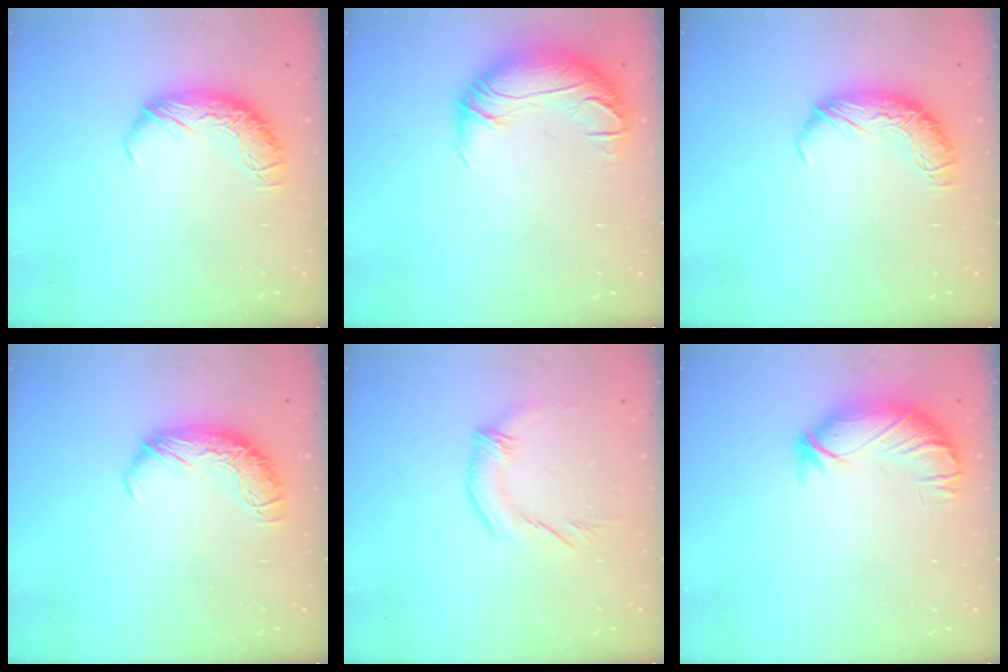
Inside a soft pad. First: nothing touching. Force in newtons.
{"total": 3.0, "press": 1.9, "slide": 2.3}
{"total": 0.0}
{"total": 0.0}
{"total": 1.1, "press": 0.9, "slide": 0.7}
{"total": 3.6, "press": 3.0, "slide": 2.0}